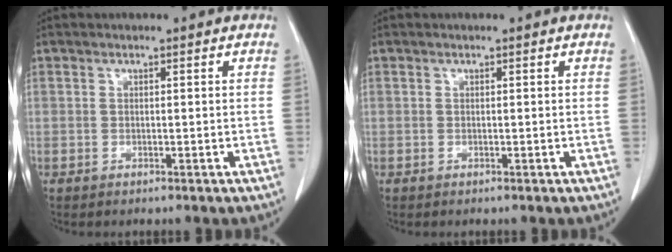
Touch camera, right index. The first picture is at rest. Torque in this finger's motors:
{"motor_torque": [0.15, -0.03, 0.00, 0.01]}